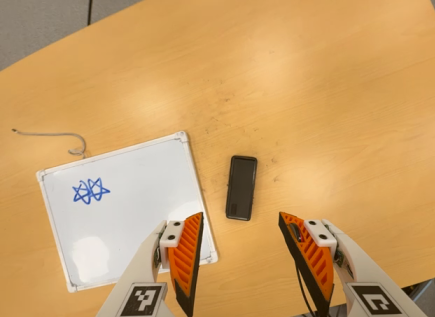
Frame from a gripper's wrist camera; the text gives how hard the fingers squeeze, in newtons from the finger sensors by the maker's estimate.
{"total": 0.0}